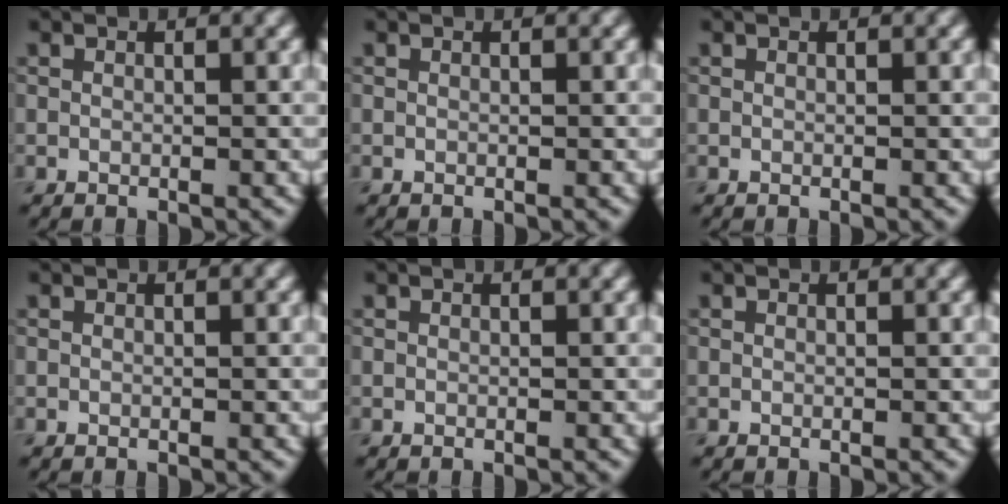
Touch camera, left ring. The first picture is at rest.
{"total": 0.0}
{"total": 0.0}
{"total": 0.0}
{"total": 0.0}
{"total": 0.0}